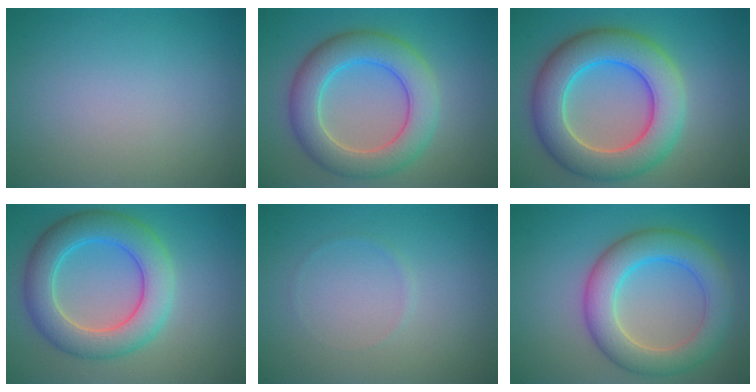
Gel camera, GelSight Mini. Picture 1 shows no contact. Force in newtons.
{"total": 6.9, "press": 6.9, "slide": 0.3}
{"total": 9.1, "press": 9.1, "slide": 0.5}
{"total": 6.9, "press": 6.9, "slide": 0.5}
{"total": 0.5, "press": 0.5, "slide": 0.1}
{"total": 6.7, "press": 6.7, "slide": 0.0}